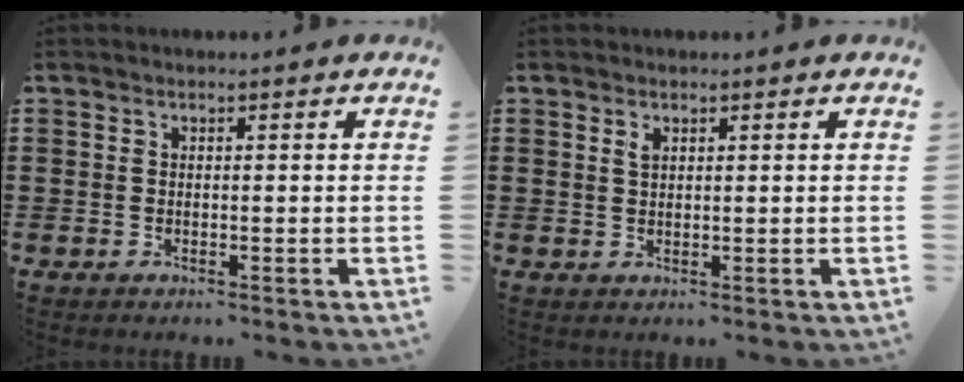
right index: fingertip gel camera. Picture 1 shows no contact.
{"total": 1.1, "force": [0.7, 0.5, 0.7], "torque": [-0.016, 0.004, 0.012]}